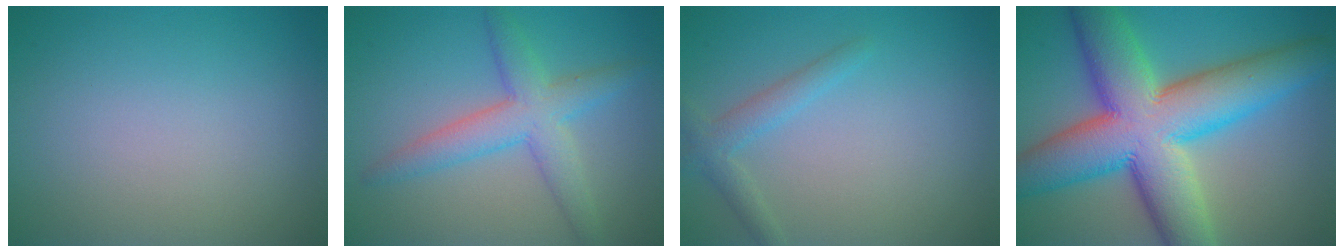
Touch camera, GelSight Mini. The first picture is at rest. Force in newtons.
{"total": 4.7, "press": 4.7, "slide": 0.1}
{"total": 2.1, "press": 2.1, "slide": 0.1}
{"total": 14.0, "press": 14.0, "slide": 0.5}